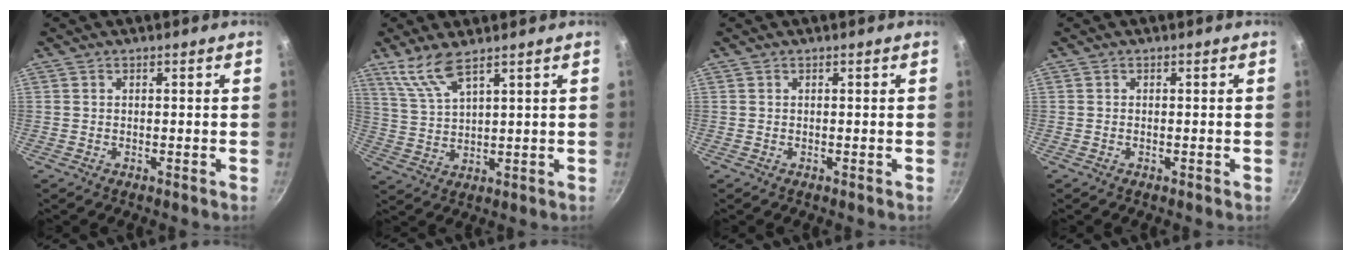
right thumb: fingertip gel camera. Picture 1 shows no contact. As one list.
[{"total": 6.9, "force": [5.0, 1.2, 4.7], "torque": [-0.100, -0.026, 0.115]}, {"total": 0.0}, {"total": 0.0}]